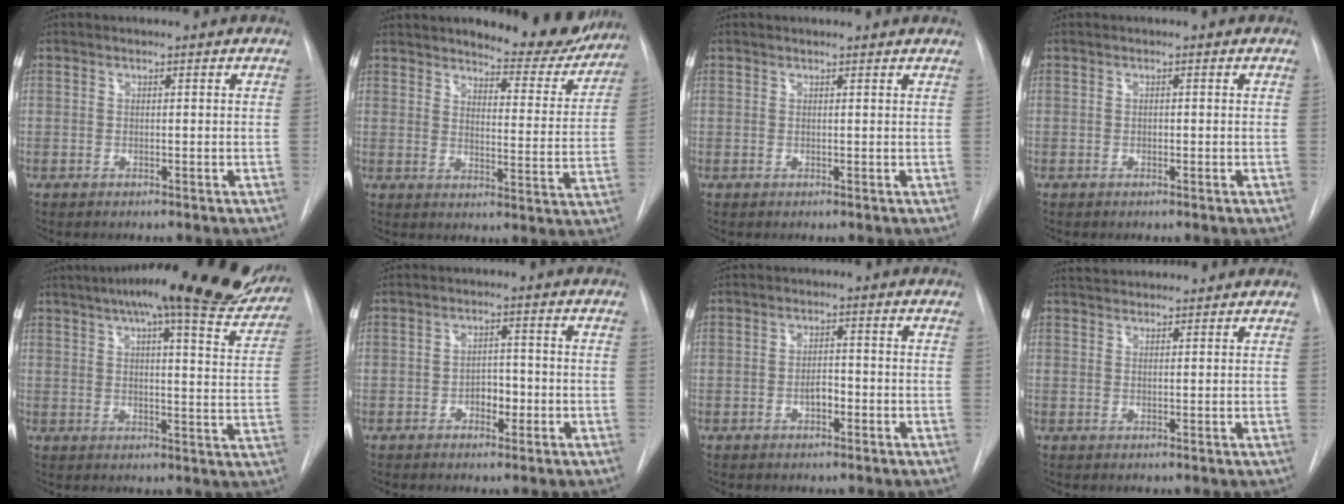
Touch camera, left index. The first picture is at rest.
{"total": 12.3, "force": [11.1, 3.0, 4.2], "torque": [-0.034, -0.044, 0.130]}
{"total": 2.7, "force": [2.6, 0.4, 0.6], "torque": [-0.010, 0.011, 0.020]}
{"total": 1.2, "force": [-1.2, 0.1, -0.1], "torque": [0.004, -0.005, -0.018]}
{"total": 23.2, "force": [18.4, 4.2, 13.5], "torque": [-0.192, -0.011, 0.222]}
{"total": 3.3, "force": [-2.2, 1.7, 1.9], "torque": [-0.021, 0.002, -0.031]}
{"total": 2.7, "force": [-2.0, 0.9, 1.6], "torque": [-0.023, -0.001, -0.030]}
{"total": 6.0, "force": [5.6, 1.1, 1.6], "torque": [-0.027, 0.032, 0.082]}